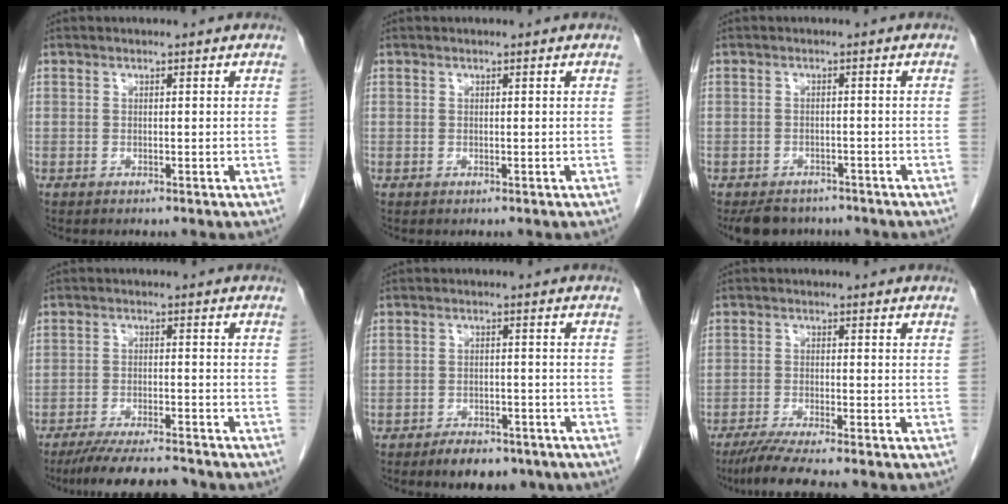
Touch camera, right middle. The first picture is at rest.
{"total": 0.0}
{"total": 6.1, "force": [-5.3, 2.7, 1.3], "torque": [-0.013, -0.004, -0.076]}
{"total": 10.8, "force": [-9.7, 1.0, 4.6], "torque": [-0.068, -0.012, -0.148]}
{"total": 6.5, "force": [-4.9, 2.9, 3.0], "torque": [-0.041, 0.001, -0.068]}
{"total": 6.9, "force": [-5.7, -0.5, 3.8], "torque": [-0.058, -0.020, -0.096]}